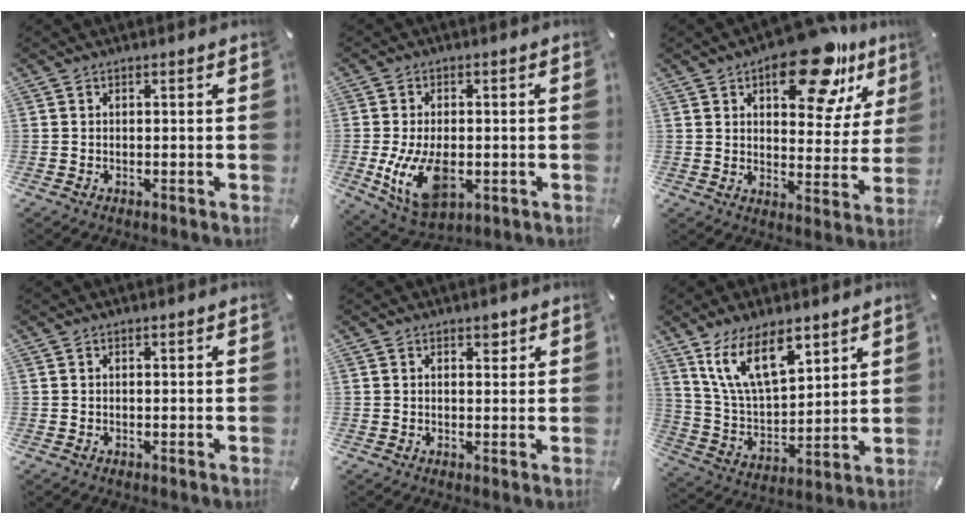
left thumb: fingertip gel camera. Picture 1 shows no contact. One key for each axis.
{"total": 12.0, "fx": -2.2, "fy": 7.4, "fz": 9.3, "tx": -0.198, "ty": -0.008, "tz": -0.034}
{"total": 19.1, "fx": 11.4, "fy": 9.3, "fz": 12.1, "tx": -0.149, "ty": -0.063, "tz": 0.182}
{"total": 0.0}
{"total": 1.8, "fx": 1.1, "fy": 1.2, "fz": 0.7, "tx": 0.000, "ty": -0.003, "tz": 0.016}
{"total": 14.7, "fx": 9.6, "fy": 6.9, "fz": 8.8, "tx": -0.194, "ty": -0.041, "tz": 0.172}